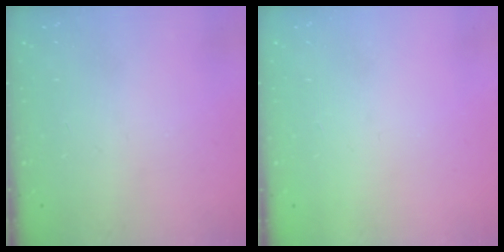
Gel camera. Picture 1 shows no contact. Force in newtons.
{"total": 1.5, "press": 1.5, "slide": 0.1}